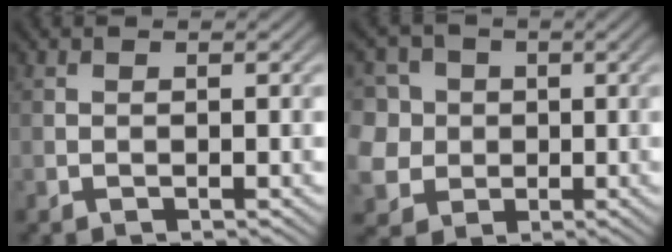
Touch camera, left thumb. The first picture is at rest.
{"total": 9.1, "force": [2.2, 8.1, 3.5], "torque": [-0.118, 0.014, 0.030]}